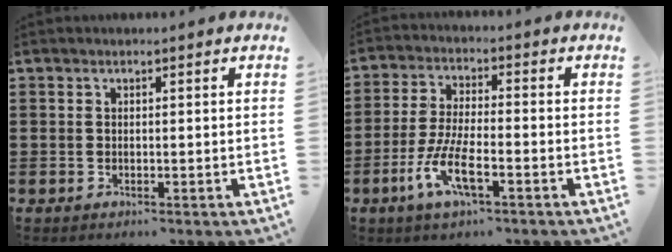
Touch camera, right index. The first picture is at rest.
{"total": 7.6, "force": [-3.6, 1.8, 6.4], "torque": [-0.152, -0.015, -0.074]}